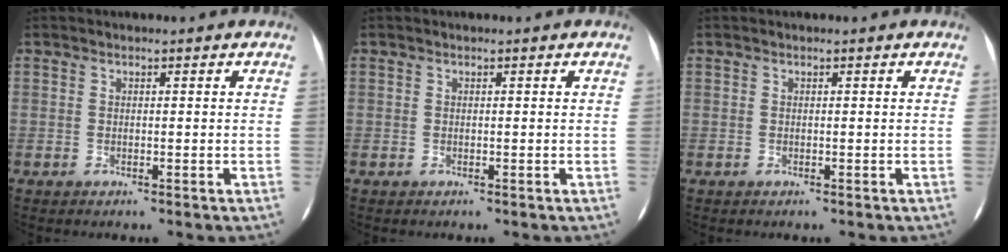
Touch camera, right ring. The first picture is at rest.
{"total": 0.0}
{"total": 0.0}